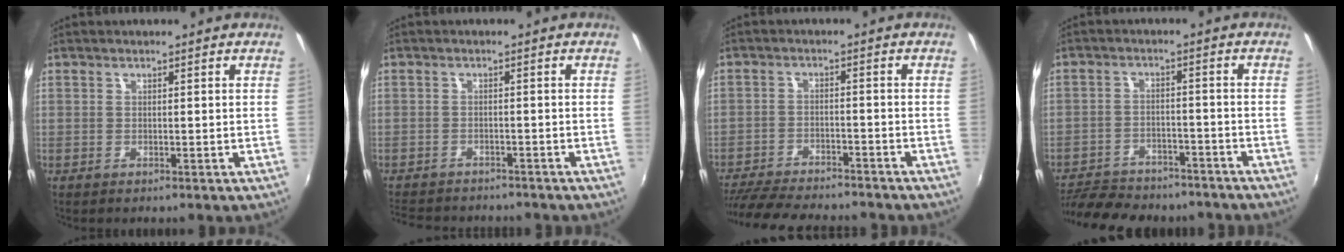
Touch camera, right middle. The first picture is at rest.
{"total": 9.5, "force": [-8.5, 3.0, 3.2], "torque": [-0.083, -0.015, -0.127]}
{"total": 15.5, "force": [-13.7, 3.0, 6.5], "torque": [-0.141, -0.024, -0.209]}
{"total": 16.6, "force": [-14.0, 5.8, 6.7], "torque": [-0.151, -0.007, -0.199]}